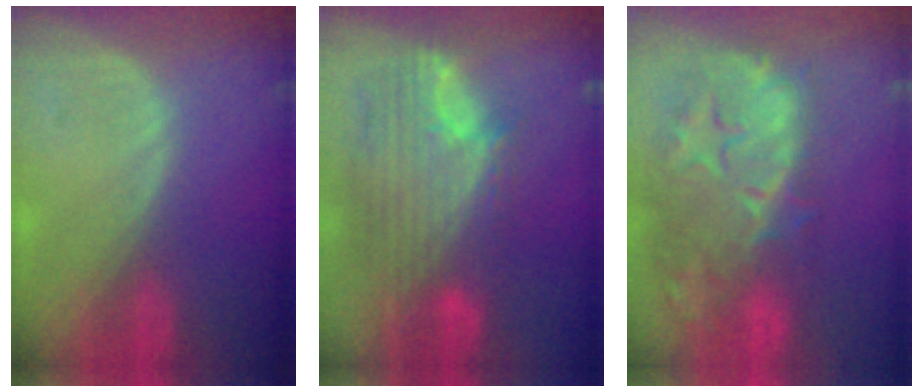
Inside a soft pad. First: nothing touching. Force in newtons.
{"total": 12.0, "press": 10.1, "slide": 6.4}
{"total": 14.4, "press": 11.8, "slide": 8.2}